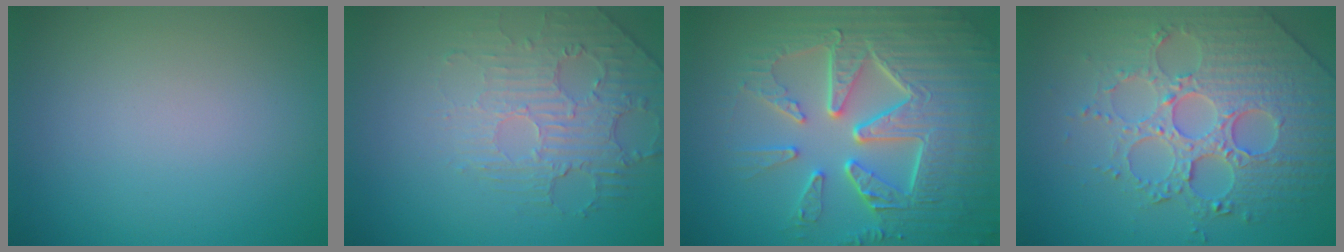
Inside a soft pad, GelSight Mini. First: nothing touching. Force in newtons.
{"total": 2.5, "press": 1.9, "slide": 1.6}
{"total": 10.0, "press": 6.8, "slide": 7.3}
{"total": 6.7, "press": 5.7, "slide": 3.4}